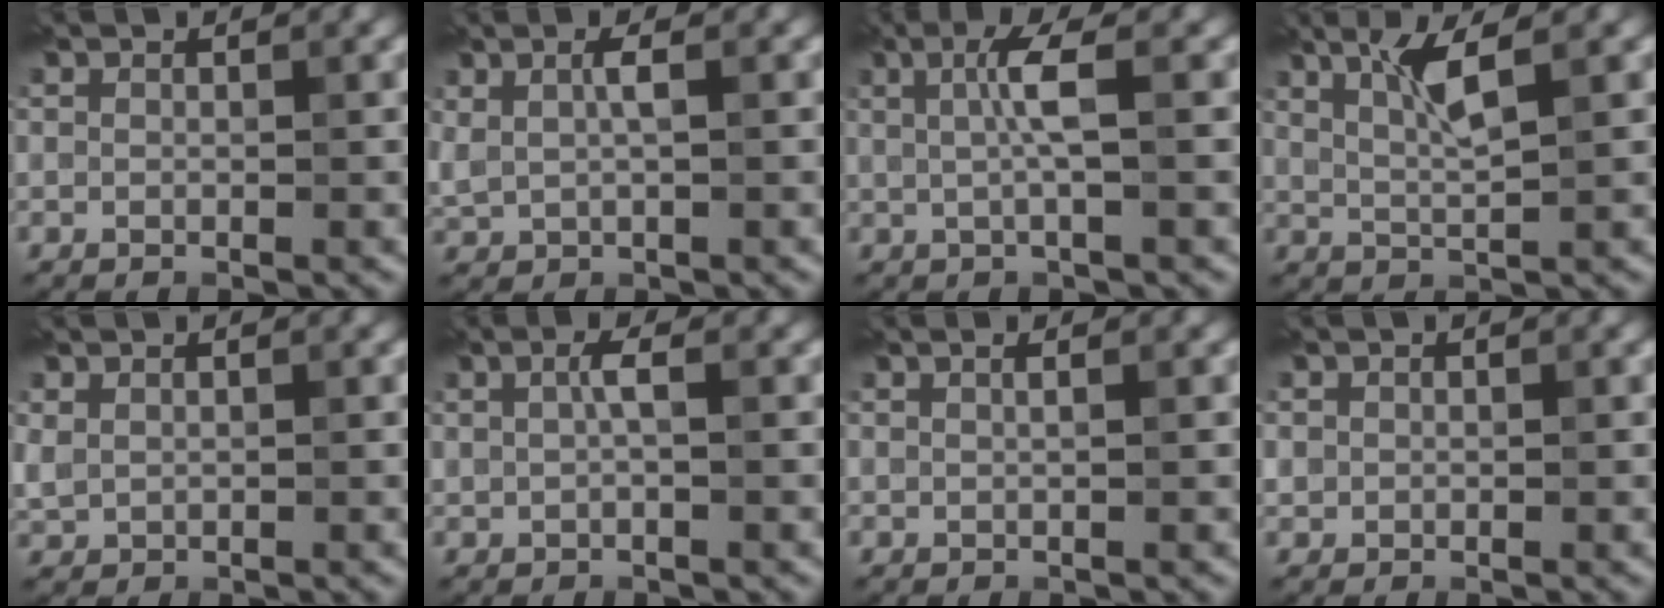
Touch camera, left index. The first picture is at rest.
{"total": 1.8, "force": [0.6, 0.5, 1.6], "torque": [-0.036, -0.001, 0.015]}
{"total": 3.0, "force": [0.4, 0.3, 3.0], "torque": [-0.059, 0.003, 0.005]}
{"total": 3.6, "force": [1.7, 0.4, 3.1], "torque": [-0.060, 0.000, 0.035]}
{"total": 1.0, "force": [0.5, 0.7, 0.5], "torque": [-0.013, 0.000, 0.016]}
{"total": 1.3, "force": [0.2, 0.2, 1.2], "torque": [-0.027, 0.003, 0.003]}
{"total": 1.4, "force": [0.7, 0.6, 1.1], "torque": [0.001, -0.002, -0.002]}
{"total": 0.7, "force": [0.2, 0.6, 0.0], "torque": [0.006, -0.002, 0.005]}